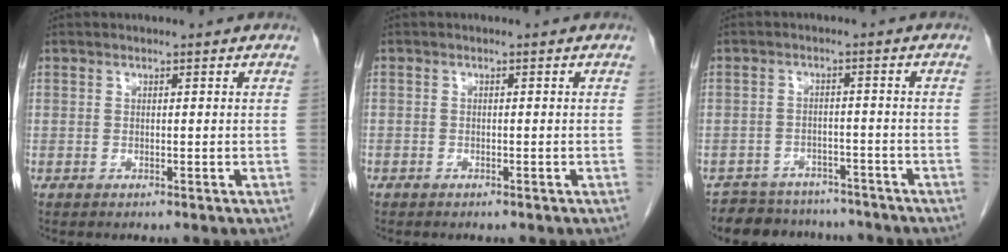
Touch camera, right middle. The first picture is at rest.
{"total": 0.7, "force": [-0.5, 0.4, 0.1], "torque": [-0.006, 0.002, -0.009]}
{"total": 9.9, "force": [-8.9, 4.3, 1.2], "torque": [-0.013, 0.015, -0.114]}